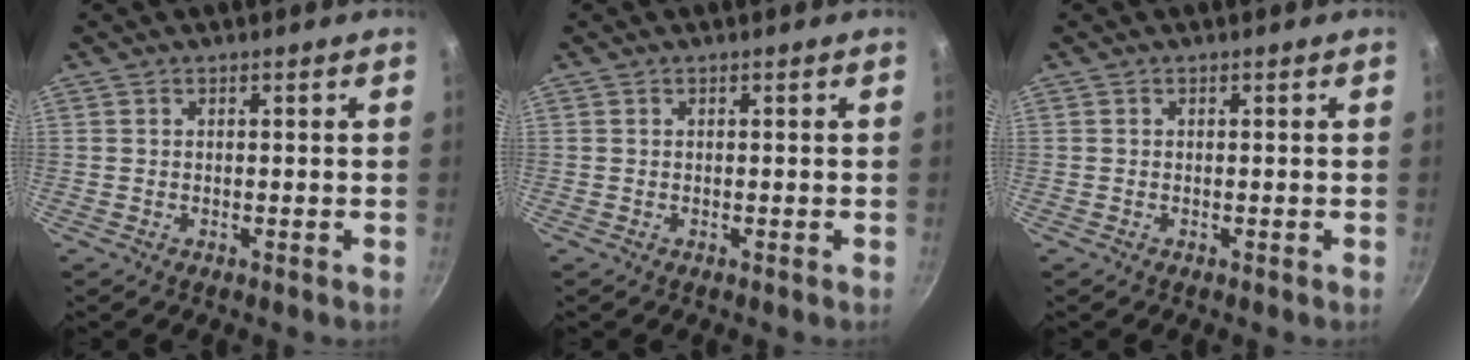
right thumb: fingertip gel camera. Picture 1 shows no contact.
{"total": 0.0}
{"total": 0.0}